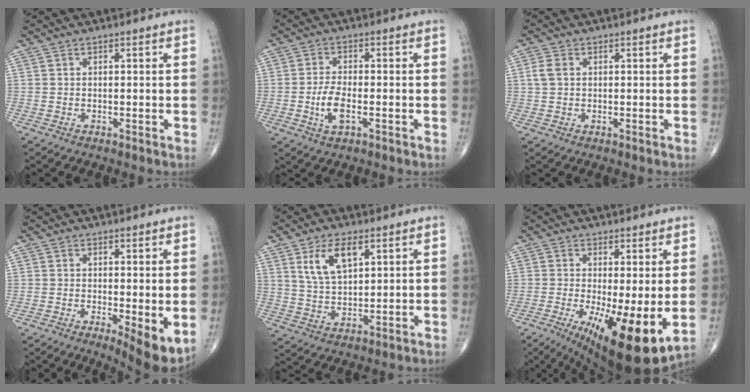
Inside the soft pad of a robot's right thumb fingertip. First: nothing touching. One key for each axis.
{"total": 5.3, "fx": -1.5, "fy": 2.2, "fz": 4.6, "tx": -0.092, "ty": 0.005, "tz": -0.028}
{"total": 2.4, "fx": 0.5, "fy": 1.8, "fz": 1.6, "tx": -0.040, "ty": 0.007, "tz": 0.009}
{"total": 7.8, "fx": -1.0, "fy": 2.0, "fz": 7.5, "tx": -0.113, "ty": -0.024, "tz": -0.014}
{"total": 8.5, "fx": 3.9, "fy": 4.1, "fz": 6.4, "tx": -0.107, "ty": -0.016, "tz": 0.080}
{"total": 14.0, "fx": -2.7, "fy": 3.7, "fz": 13.2, "tx": -0.203, "ty": -0.027, "tz": -0.029}